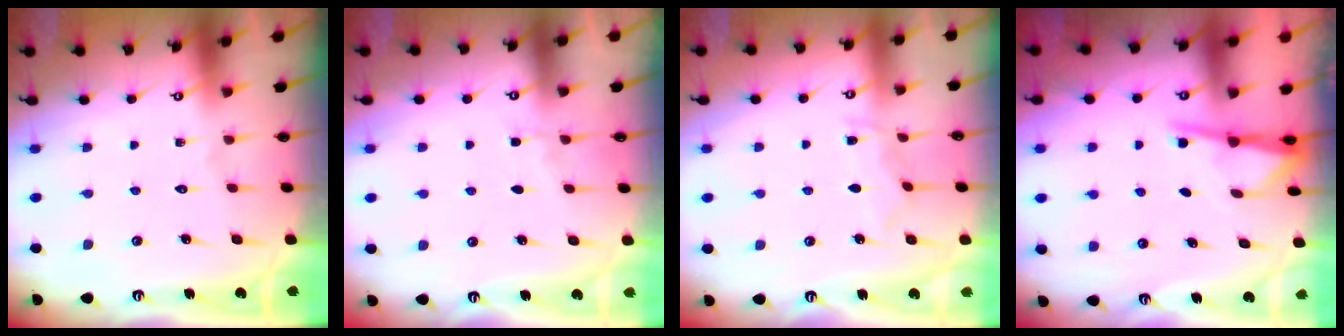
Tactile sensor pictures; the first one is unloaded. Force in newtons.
{"total": 3.5, "press": 3.5, "slide": 0.4}
{"total": 5.1, "press": 5.1, "slide": 0.4}
{"total": 2.4, "press": 2.4, "slide": 0.3}